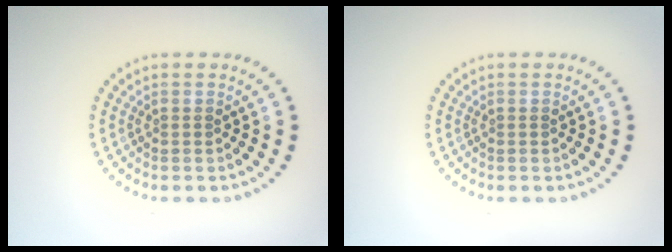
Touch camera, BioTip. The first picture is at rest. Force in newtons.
{"total": 0.0}